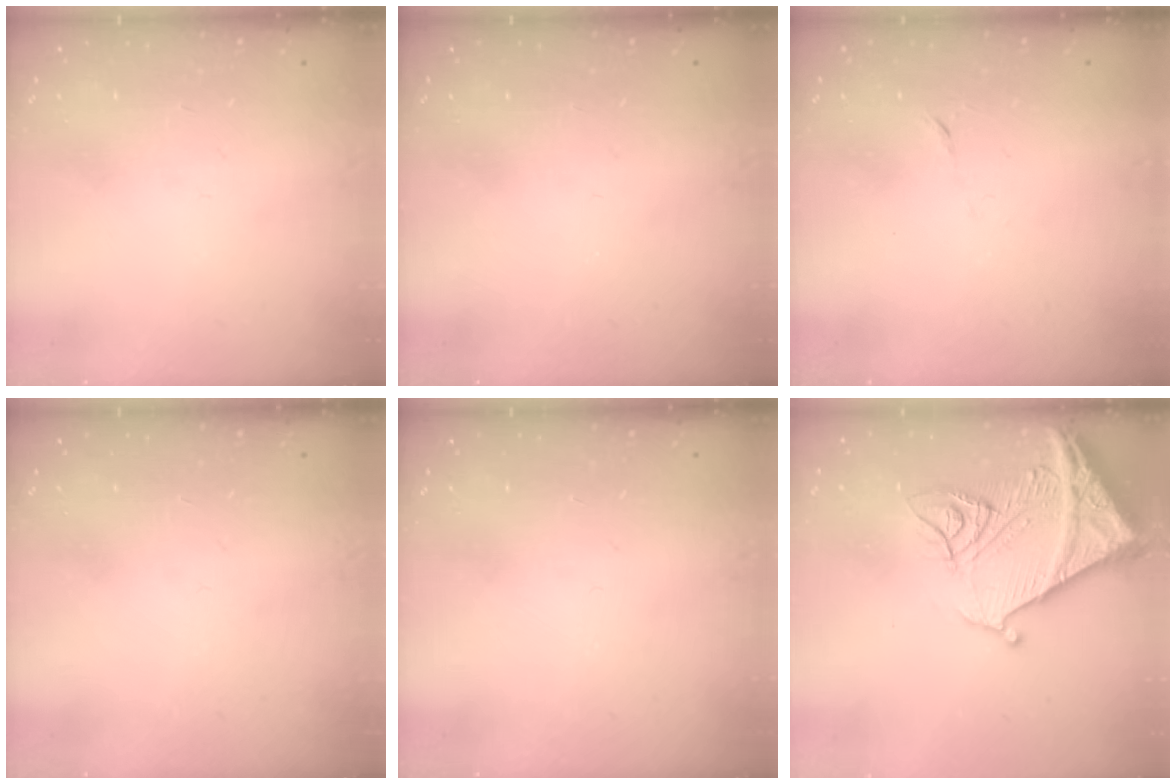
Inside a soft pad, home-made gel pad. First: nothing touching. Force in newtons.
{"total": 0.0}
{"total": 4.4, "press": 4.3, "slide": 0.8}
{"total": 0.0}
{"total": 0.0}
{"total": 18.9, "press": 18.7, "slide": 2.3}